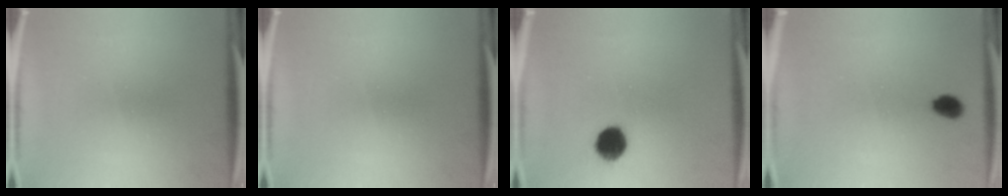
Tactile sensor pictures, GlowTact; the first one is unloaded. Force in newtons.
{"total": 0.0}
{"total": 7.0}
{"total": 3.1}